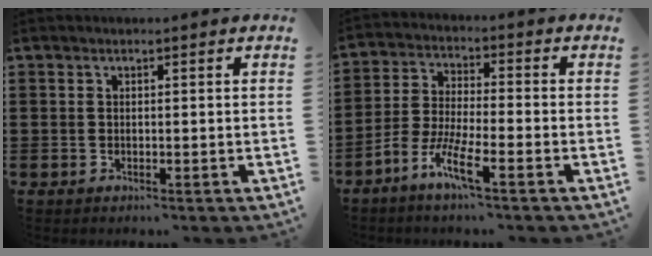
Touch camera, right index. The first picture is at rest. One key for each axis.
{"total": 6.4, "fx": -4.4, "fy": 0.7, "fz": 4.7, "tx": -0.111, "ty": -0.011, "tz": -0.088}